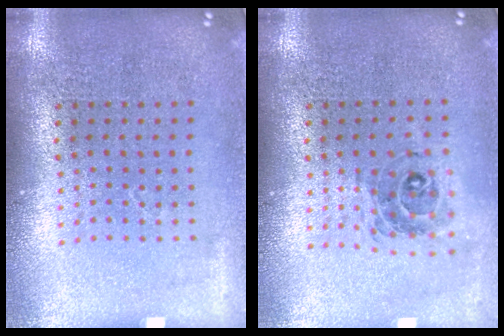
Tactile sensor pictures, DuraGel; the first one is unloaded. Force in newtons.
{"total": 0.8, "press": 0.8, "slide": 0.2}